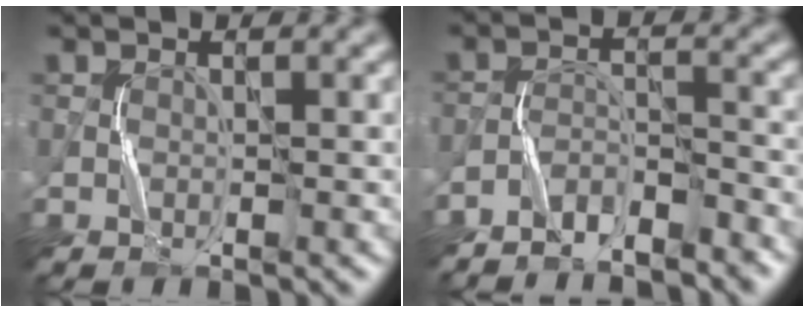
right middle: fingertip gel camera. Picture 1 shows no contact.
{"total": 3.7, "force": [-3.6, 0.6, 0.8], "torque": [-0.017, 0.001, -0.071]}